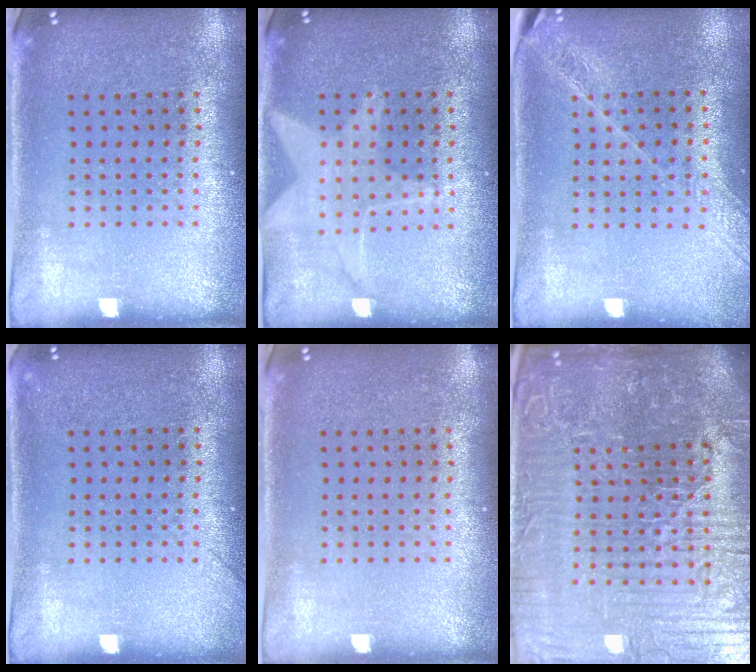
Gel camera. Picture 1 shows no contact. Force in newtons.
{"total": 1.4, "press": 1.4, "slide": 0.2}
{"total": 1.6, "press": 1.5, "slide": 0.4}
{"total": 0.8, "press": 0.8, "slide": 0.1}
{"total": 0.0}
{"total": 8.0, "press": 7.1, "slide": 3.7}